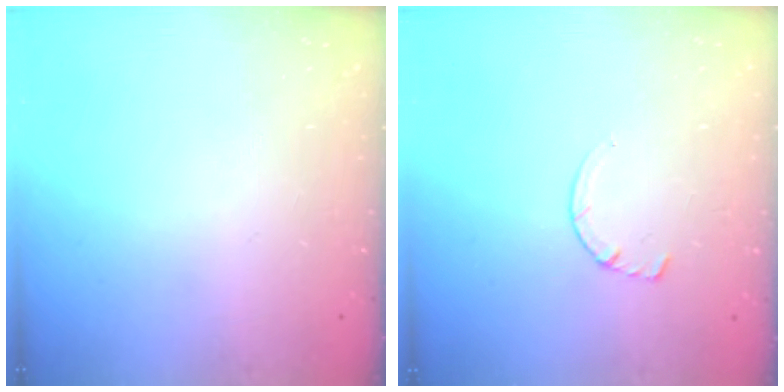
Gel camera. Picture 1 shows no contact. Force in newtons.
{"total": 2.9, "press": 2.9, "slide": 0.4}